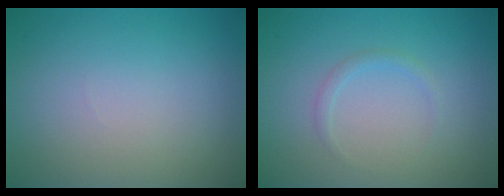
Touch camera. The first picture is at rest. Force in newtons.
{"total": 0.8, "press": 0.8, "slide": 0.0}